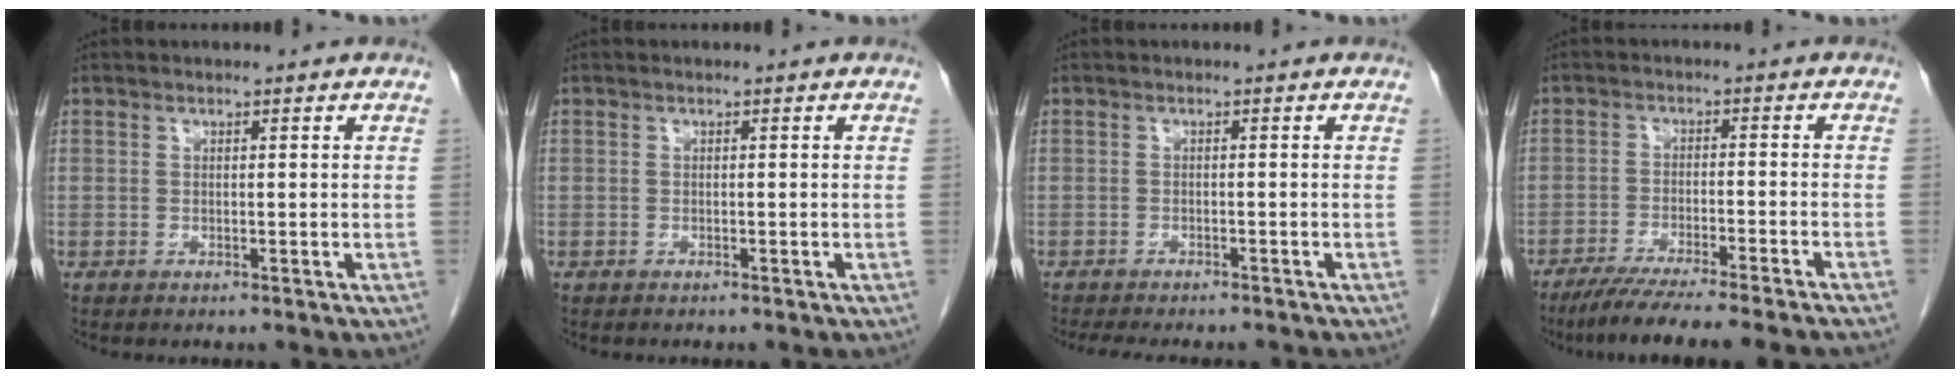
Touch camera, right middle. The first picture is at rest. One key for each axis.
{"total": 0.6, "fx": -0.6, "fy": 0.1, "fz": 0.3, "tx": -0.009, "ty": -0.001, "tz": -0.007}
{"total": 9.2, "fx": -8.1, "fy": 1.9, "fz": 4.0, "tx": -0.054, "ty": -0.010, "tz": -0.105}
{"total": 12.3, "fx": -10.5, "fy": -0.6, "fz": 6.5, "tx": -0.076, "ty": -0.030, "tz": -0.159}